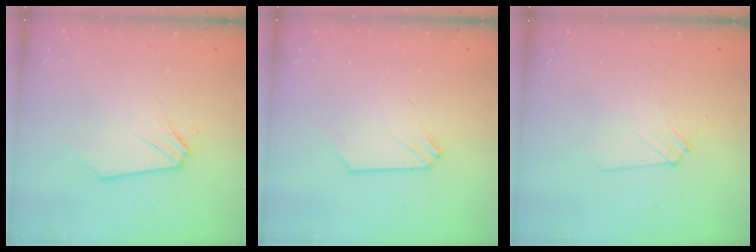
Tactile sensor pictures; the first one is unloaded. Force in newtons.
{"total": 0.0}
{"total": 3.5, "press": 3.5, "slide": 0.5}